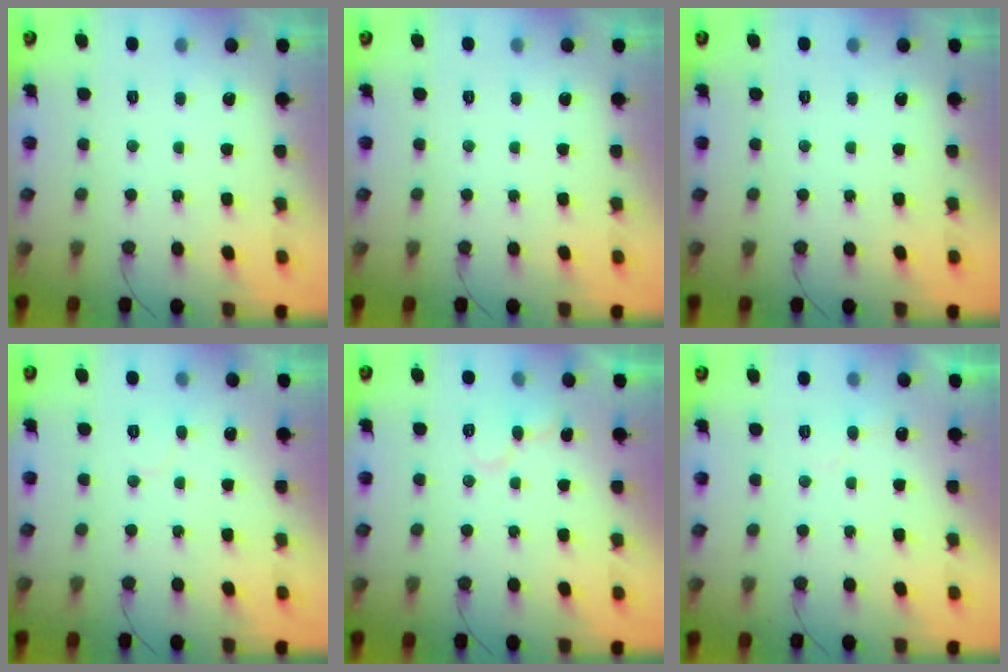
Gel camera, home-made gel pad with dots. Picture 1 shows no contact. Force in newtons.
{"total": 0.0}
{"total": 0.0}
{"total": 4.8, "press": 4.8, "slide": 0.6}
{"total": 7.0, "press": 7.0, "slide": 0.4}
{"total": 4.3, "press": 4.3, "slide": 0.3}